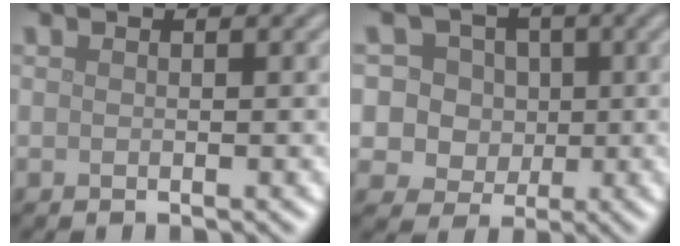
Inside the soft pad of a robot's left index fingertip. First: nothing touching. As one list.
[{"total": 7.6, "force": [2.2, 6.7, 2.9], "torque": [-0.049, 0.024, 0.016]}]